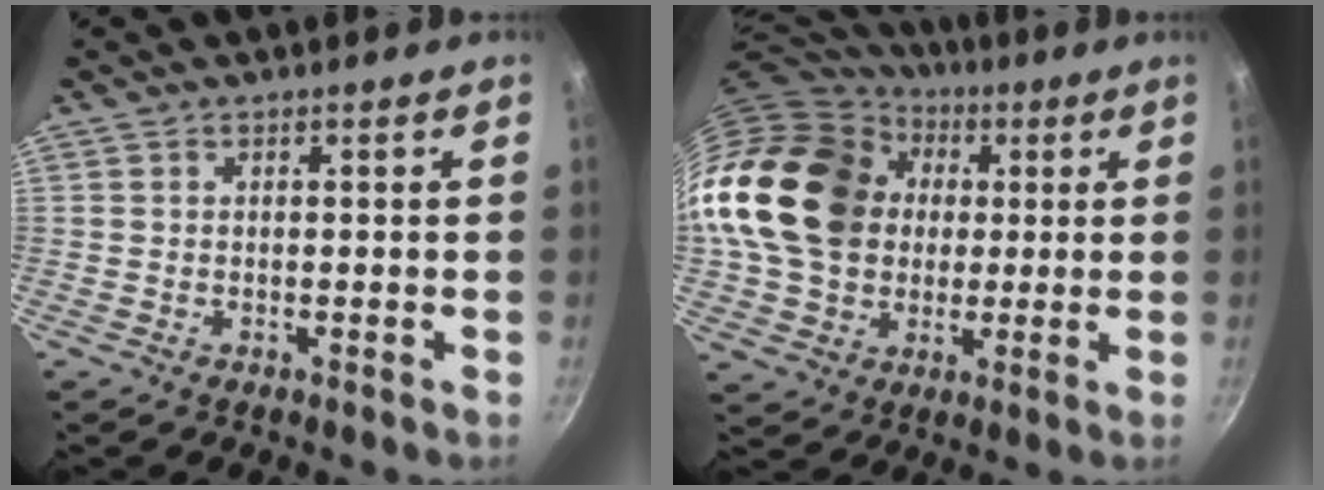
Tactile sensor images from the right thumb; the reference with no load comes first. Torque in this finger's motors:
{"motor_torque": [2.49, 2.52, 0.79, -0.64, 0.66]}